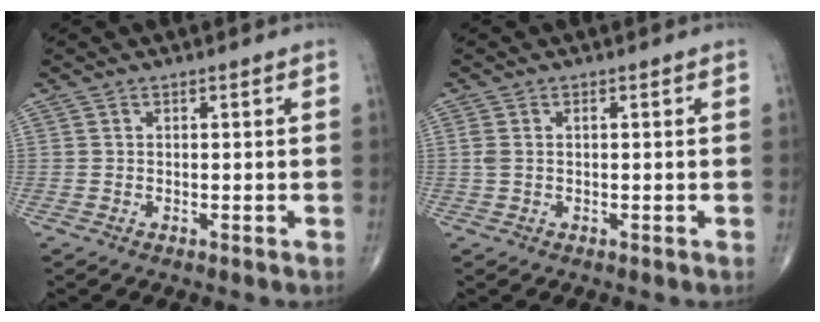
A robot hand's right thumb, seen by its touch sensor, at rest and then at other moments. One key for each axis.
{"total": 1.7, "fx": 0.2, "fy": 0.9, "fz": 1.4, "tx": -0.049, "ty": 0.012, "tz": 0.004}